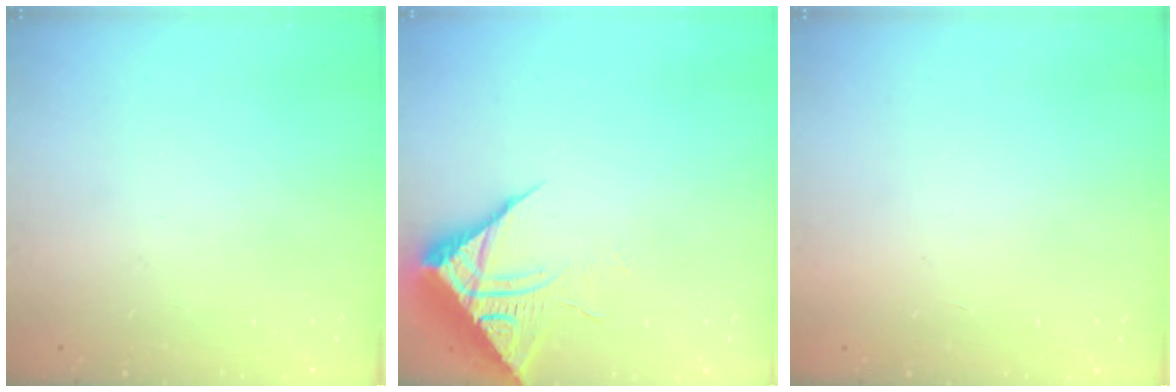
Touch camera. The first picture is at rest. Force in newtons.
{"total": 10.0, "press": 10.0, "slide": 0.6}
{"total": 1.7, "press": 1.7, "slide": 0.1}